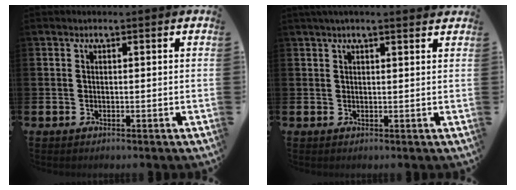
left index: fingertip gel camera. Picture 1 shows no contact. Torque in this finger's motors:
{"motor_torque": [0.95, -1.18, 0.45, 0.16]}